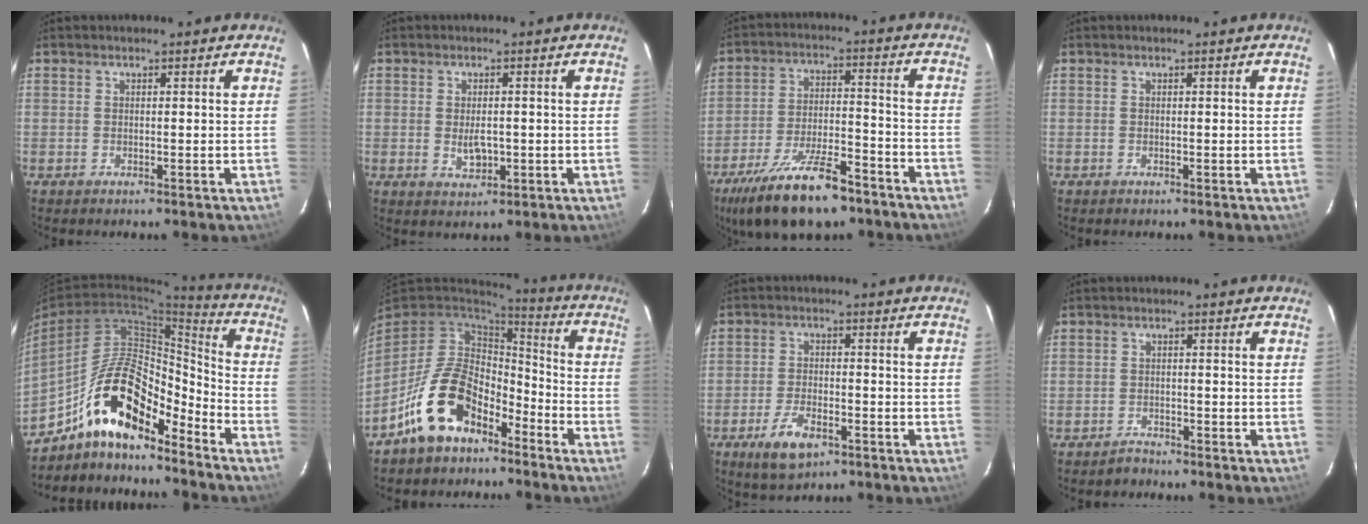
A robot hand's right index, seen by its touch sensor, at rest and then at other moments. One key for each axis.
{"total": 3.7, "fx": -0.6, "fy": 2.3, "fz": 2.9, "tx": -0.048, "ty": -0.005, "tz": -0.006}
{"total": 18.2, "fx": -13.2, "fy": 6.1, "fz": 10.9, "tx": -0.220, "ty": -0.026, "tz": -0.210}
{"total": 0.0}
{"total": 16.5, "fx": -11.7, "fy": 5.6, "fz": 10.1, "tx": -0.183, "ty": 0.022, "tz": -0.208}
{"total": 15.2, "fx": -9.2, "fy": 9.2, "fz": 7.9, "tx": -0.171, "ty": 0.028, "tz": -0.146}
{"total": 7.6, "fx": -4.2, "fy": 3.6, "fz": 5.2, "tx": -0.117, "ty": -0.005, "tz": -0.070}
{"total": 1.9, "fx": -1.6, "fy": 1.0, "fz": -0.4, "tx": 0.004, "ty": 0.006, "tz": -0.026}